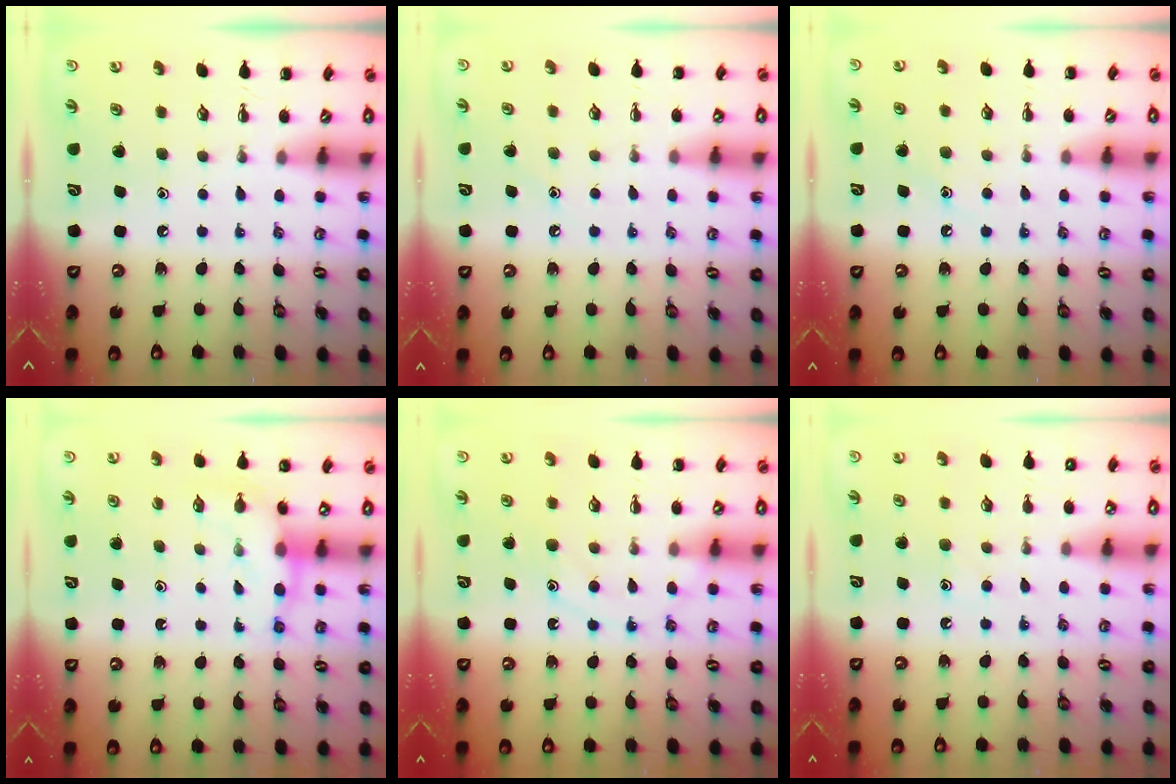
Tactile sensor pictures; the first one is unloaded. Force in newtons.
{"total": 6.8, "press": 6.5, "slide": 2.0}
{"total": 6.6, "press": 6.5, "slide": 1.4}
{"total": 8.3, "press": 8.2, "slide": 1.6}
{"total": 10.3, "press": 10.3, "slide": 0.8}
{"total": 7.0, "press": 6.9, "slide": 1.0}